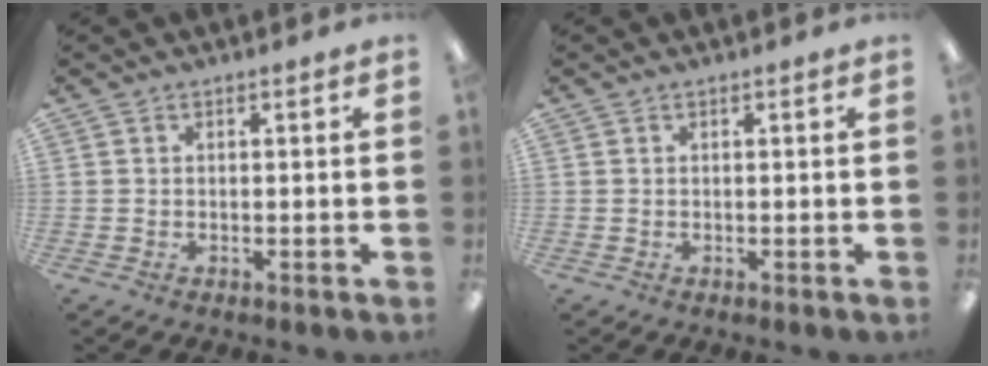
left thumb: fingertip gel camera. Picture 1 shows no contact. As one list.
[{"total": 0.0}]